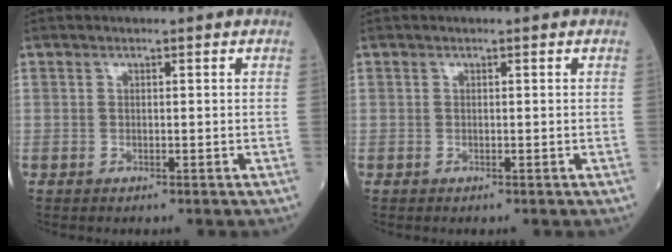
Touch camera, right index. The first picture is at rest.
{"total": 0.0}